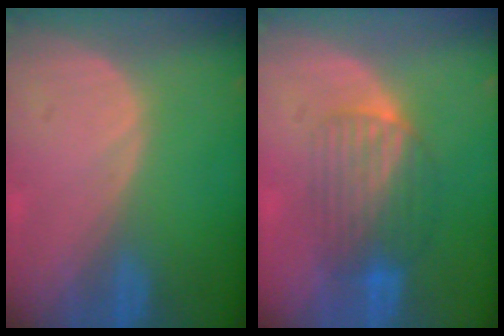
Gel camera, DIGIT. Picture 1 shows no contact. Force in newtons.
{"total": 6.4, "press": 6.3, "slide": 1.1}